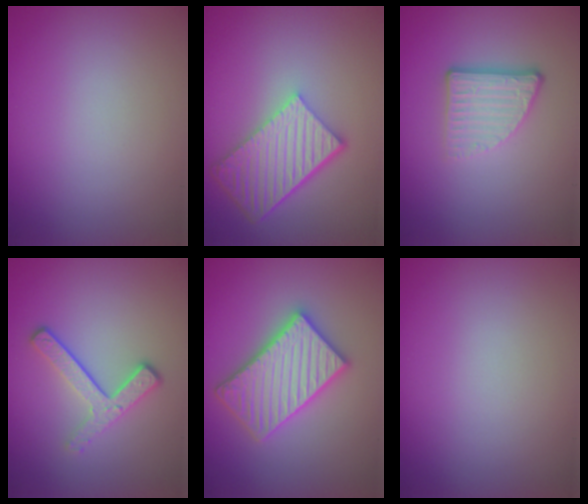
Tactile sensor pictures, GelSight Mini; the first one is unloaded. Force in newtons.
{"total": 6.2, "press": 4.3, "slide": 4.5}
{"total": 3.8, "press": 2.5, "slide": 2.9}
{"total": 3.2, "press": 2.4, "slide": 2.2}
{"total": 5.5, "press": 5.5, "slide": 0.8}
{"total": 0.0}